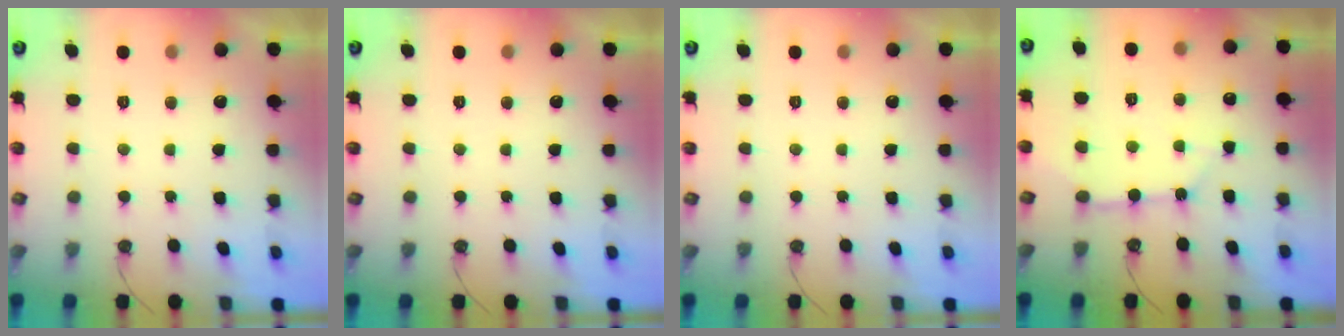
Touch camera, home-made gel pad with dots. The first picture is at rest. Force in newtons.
{"total": 0.0}
{"total": 0.0}
{"total": 7.8, "press": 7.8, "slide": 0.7}